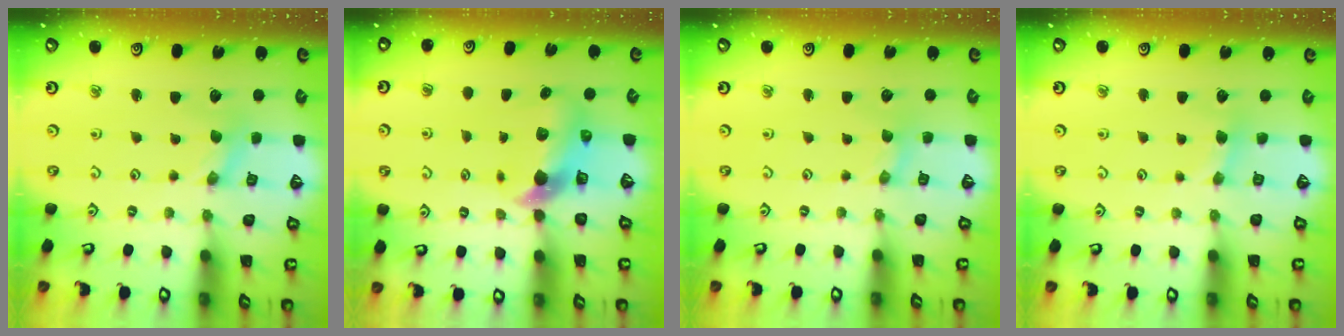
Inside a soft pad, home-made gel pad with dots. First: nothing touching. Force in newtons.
{"total": 6.4, "press": 6.3, "slide": 1.1}
{"total": 0.0}
{"total": 2.6, "press": 2.6, "slide": 0.3}